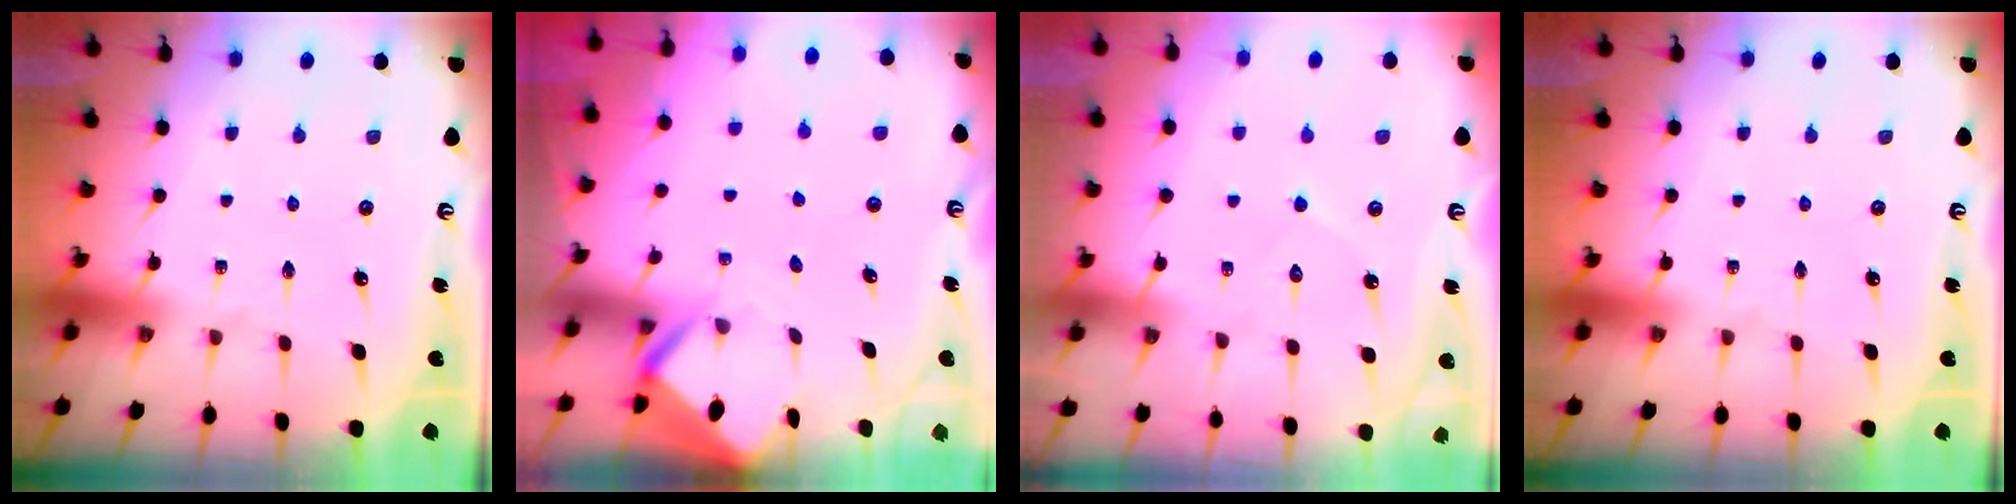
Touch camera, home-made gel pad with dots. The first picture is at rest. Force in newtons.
{"total": 3.4, "press": 3.4, "slide": 0.3}
{"total": 6.5, "press": 6.5, "slide": 0.5}
{"total": 0.0}